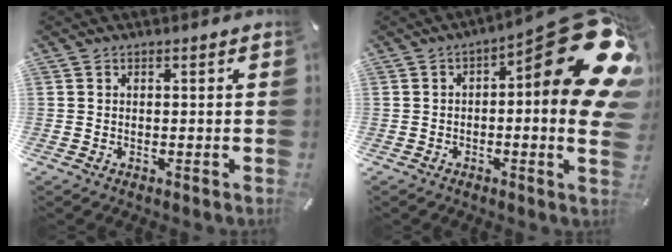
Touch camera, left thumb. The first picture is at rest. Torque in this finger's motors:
{"motor_torque": [1.60, 3.41, 2.41, -0.36, 0.21]}